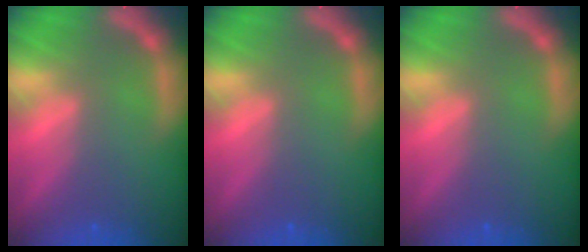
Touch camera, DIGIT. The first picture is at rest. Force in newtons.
{"total": 0.0}
{"total": 0.0}